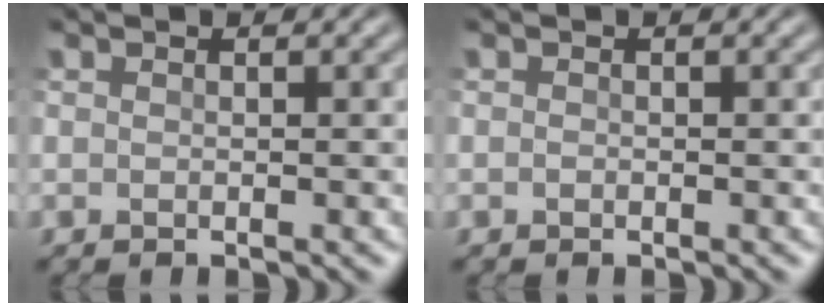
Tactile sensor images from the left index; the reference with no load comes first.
{"total": 0.0}